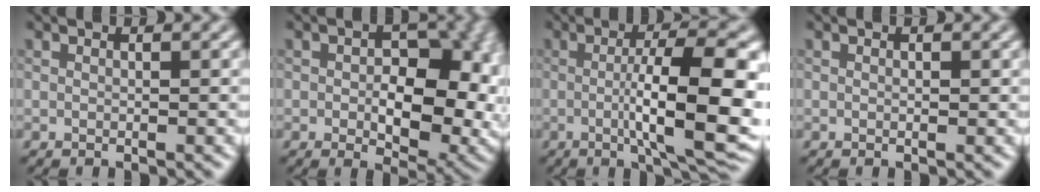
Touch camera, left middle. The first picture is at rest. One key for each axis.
{"total": 10.8, "fx": 0.0, "fy": 6.4, "fz": 8.6, "tx": -0.099, "ty": -0.008, "tz": 0.003}
{"total": 10.4, "fx": -1.1, "fy": 2.4, "fz": 10.1, "tx": -0.142, "ty": -0.006, "tz": -0.017}
{"total": 0.0}